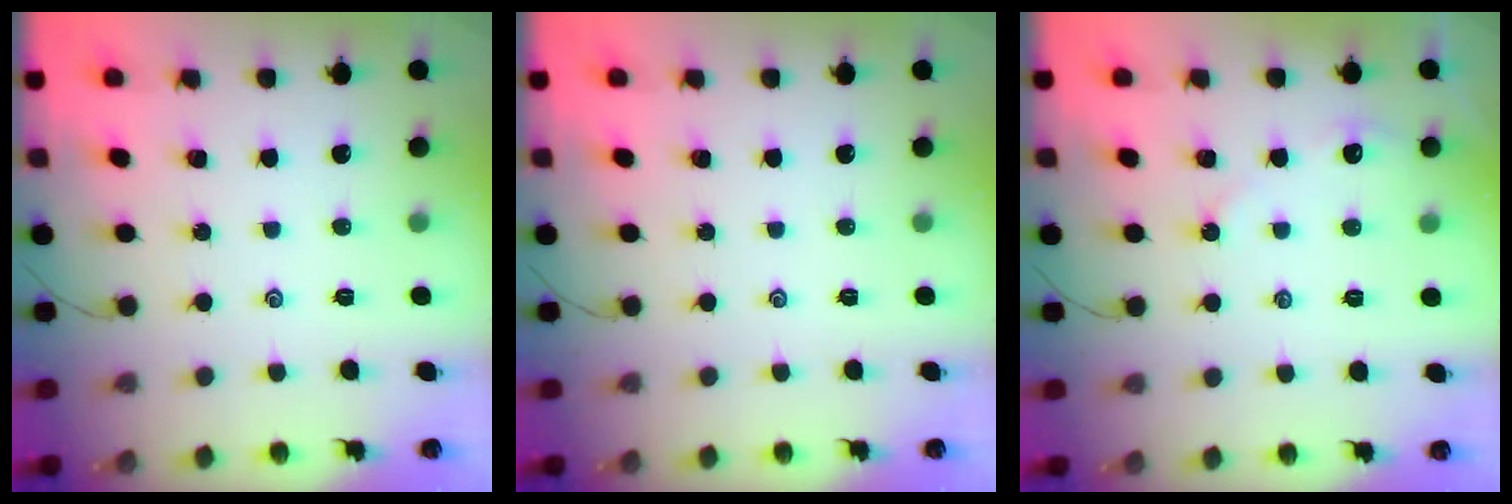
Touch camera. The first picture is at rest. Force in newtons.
{"total": 0.0}
{"total": 3.2, "press": 3.2, "slide": 0.3}